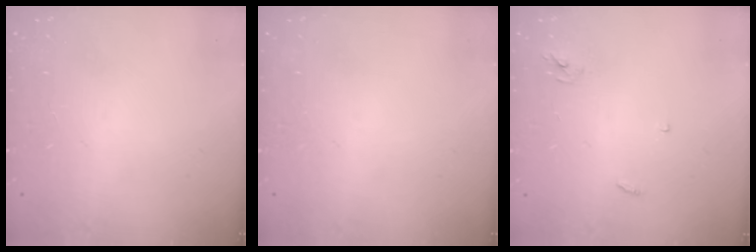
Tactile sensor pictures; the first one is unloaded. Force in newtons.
{"total": 0.0}
{"total": 3.0, "press": 3.0, "slide": 0.2}